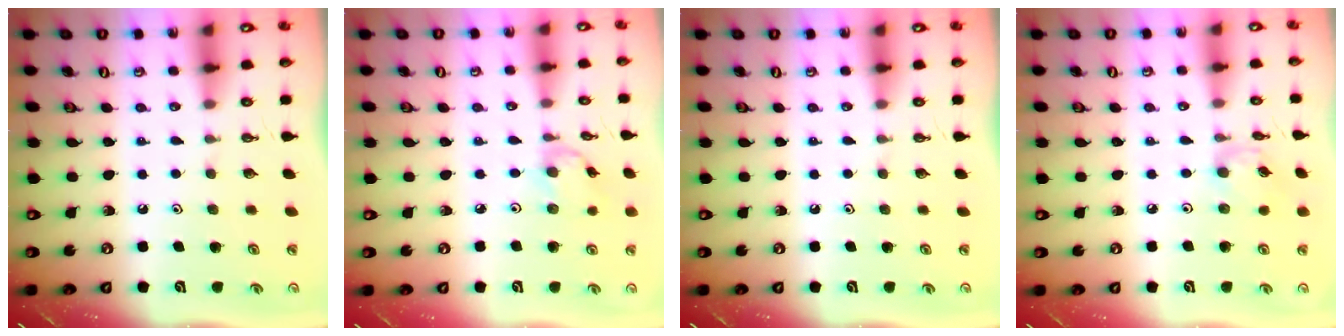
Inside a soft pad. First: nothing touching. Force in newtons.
{"total": 4.2, "press": 4.2, "slide": 0.2}
{"total": 0.0}
{"total": 4.7, "press": 4.7, "slide": 0.3}